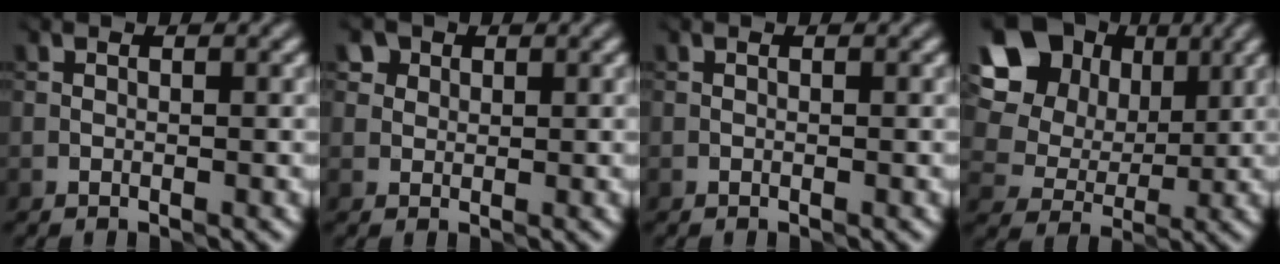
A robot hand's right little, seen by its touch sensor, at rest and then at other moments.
{"total": 1.3, "force": [0.7, 1.1, 0.0], "torque": [0.014, 0.000, 0.005]}
{"total": 0.0}
{"total": 13.3, "force": [5.7, 10.5, 5.9], "torque": [-0.142, 0.018, 0.125]}